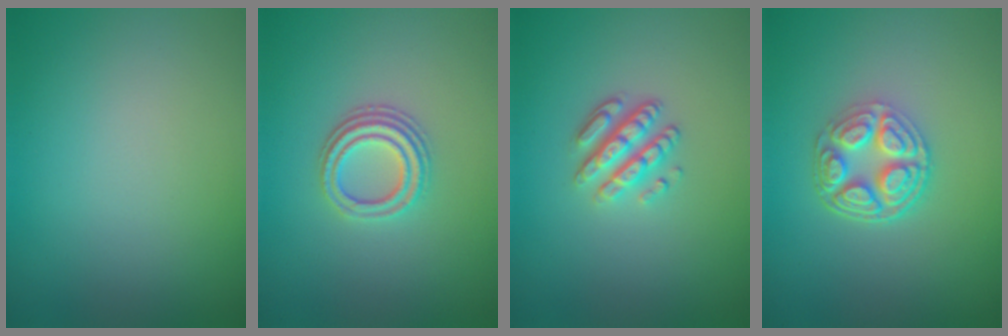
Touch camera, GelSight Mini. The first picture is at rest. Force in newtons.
{"total": 3.0, "press": 2.5, "slide": 1.7}
{"total": 3.2, "press": 2.5, "slide": 2.0}
{"total": 4.8, "press": 3.6, "slide": 3.2}